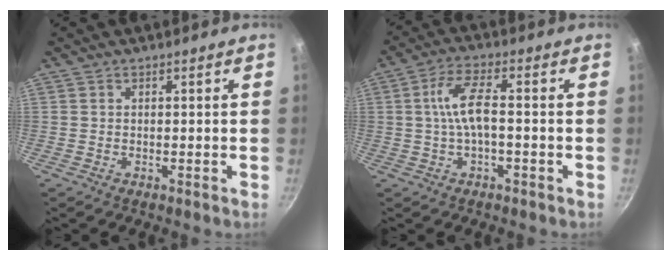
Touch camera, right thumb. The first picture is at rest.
{"total": 6.8, "force": [-0.5, 2.3, 6.4], "torque": [-0.135, 0.020, -0.015]}